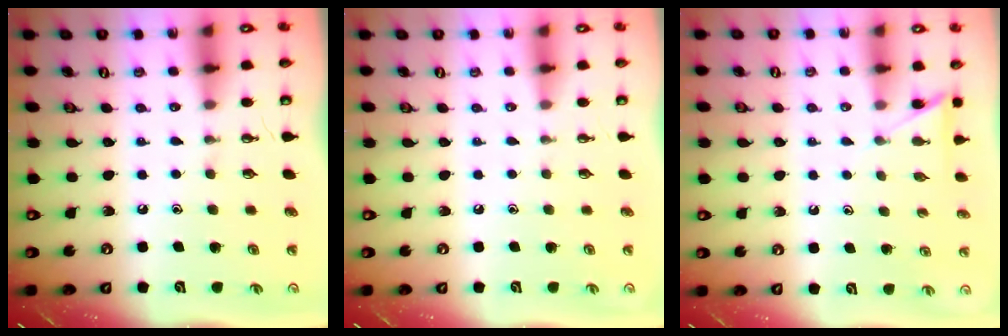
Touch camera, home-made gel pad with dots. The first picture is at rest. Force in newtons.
{"total": 0.0}
{"total": 4.5, "press": 4.5, "slide": 0.3}